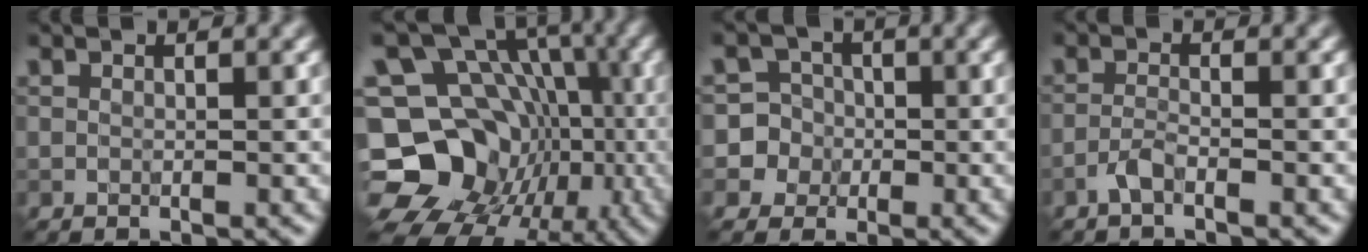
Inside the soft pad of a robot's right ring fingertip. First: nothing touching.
{"total": 18.5, "force": [-6.1, 15.3, 8.5], "torque": [-0.150, -0.004, -0.104]}
{"total": 5.5, "force": [-1.0, 5.4, 0.5], "torque": [0.014, 0.015, -0.028]}
{"total": 1.5, "force": [-1.0, 0.3, 1.1], "torque": [-0.023, 0.004, -0.025]}